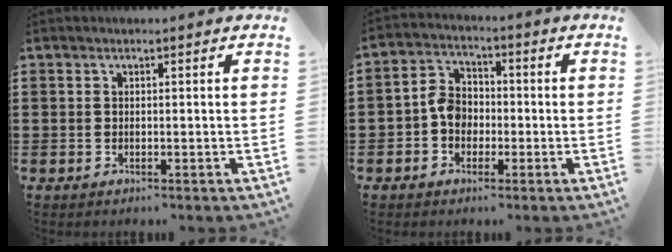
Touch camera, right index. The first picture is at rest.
{"total": 5.2, "force": [-1.2, 4.0, 3.1], "torque": [-0.078, 0.008, -0.028]}